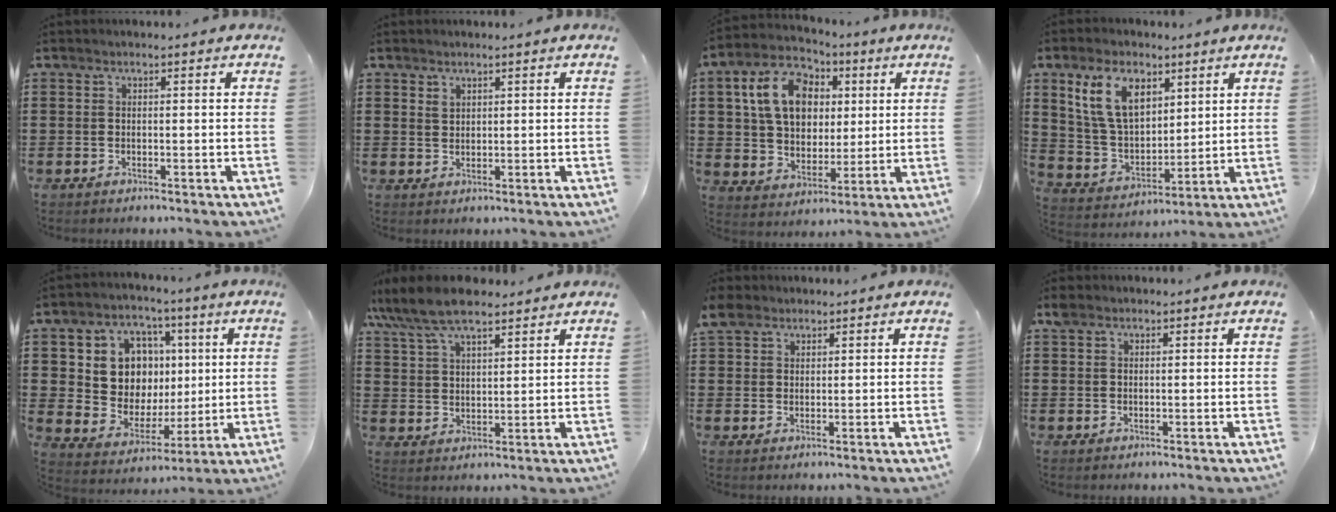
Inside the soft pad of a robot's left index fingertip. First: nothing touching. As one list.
[{"total": 1.3, "force": [1.1, 0.7, 0.3], "torque": [-0.010, 0.003, 0.021]}, {"total": 11.7, "force": [3.1, 9.0, 6.8], "torque": [-0.156, 0.018, 0.058]}, {"total": 10.6, "force": [5.8, 6.4, 6.1], "torque": [-0.138, 0.015, 0.111]}, {"total": 10.4, "force": [3.0, 9.2, 4.0], "torque": [-0.105, -0.004, 0.063]}, {"total": 8.5, "force": [7.2, 2.5, 3.9], "torque": [-0.100, -0.011, 0.133]}, {"total": 4.0, "force": [2.9, 2.4, 1.2], "torque": [-0.029, 0.007, 0.055]}, {"total": 1.3, "force": [0.9, 0.8, 0.4], "torque": [-0.013, 0.003, 0.018]}]